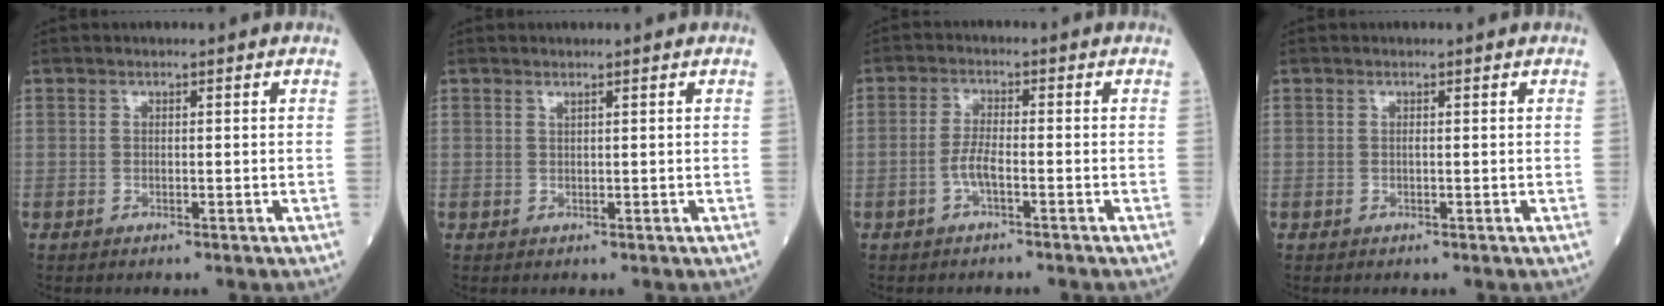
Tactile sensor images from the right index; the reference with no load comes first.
{"total": 0.5, "force": [0.4, -0.1, 0.3], "torque": [-0.014, -0.005, 0.014]}
{"total": 3.0, "force": [-1.4, 0.3, 2.6], "torque": [-0.056, 0.001, -0.028]}
{"total": 0.0}